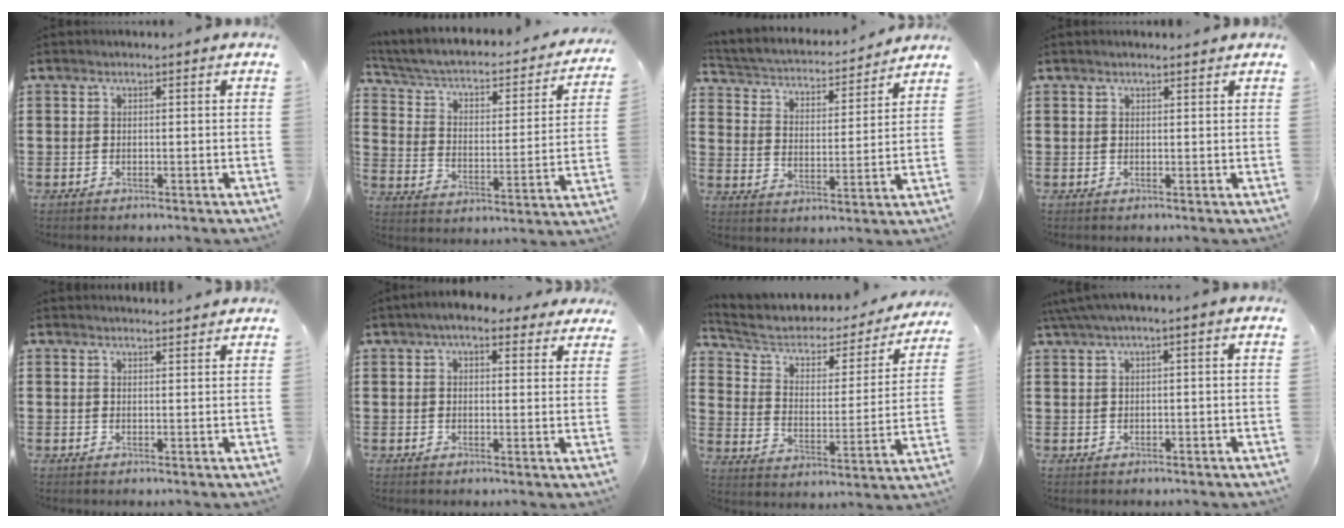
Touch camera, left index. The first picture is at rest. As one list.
[{"total": 3.6, "force": [2.1, 1.8, 2.3], "torque": [-0.057, -0.023, 0.025]}, {"total": 2.6, "force": [2.5, 0.6, 0.4], "torque": [-0.030, -0.027, 0.032]}, {"total": 0.9, "force": [0.8, 0.1, 0.4], "torque": [-0.008, 0.001, 0.015]}, {"total": 1.6, "force": [1.6, 0.1, 0.1], "torque": [-0.006, 0.001, 0.032]}, {"total": 5.1, "force": [4.1, 1.5, 2.7], "torque": [-0.065, 0.002, 0.074]}, {"total": 4.7, "force": [2.7, 2.9, 2.6], "torque": [-0.068, -0.015, 0.040]}, {"total": 2.0, "force": [0.2, 0.1, 2.0], "torque": [-0.042, -0.005, 0.001]}]